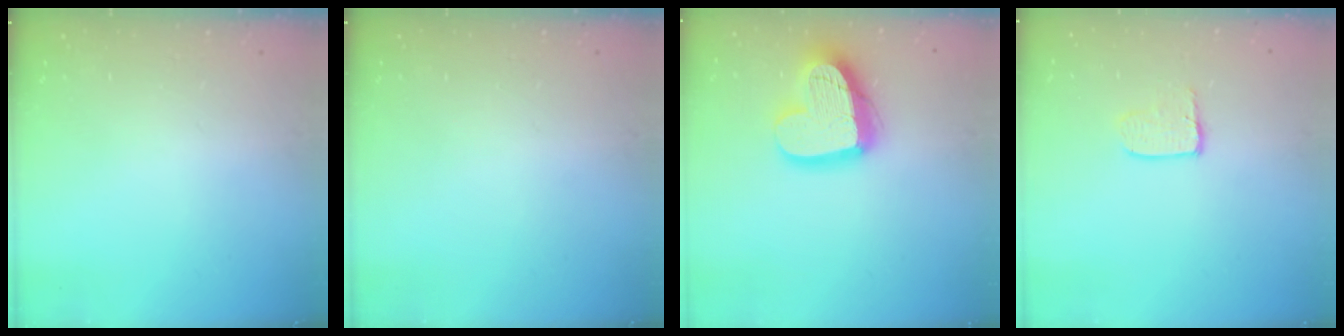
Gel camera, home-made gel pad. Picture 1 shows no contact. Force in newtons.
{"total": 0.0}
{"total": 17.0, "press": 17.0, "slide": 1.5}
{"total": 3.4, "press": 3.4, "slide": 0.3}